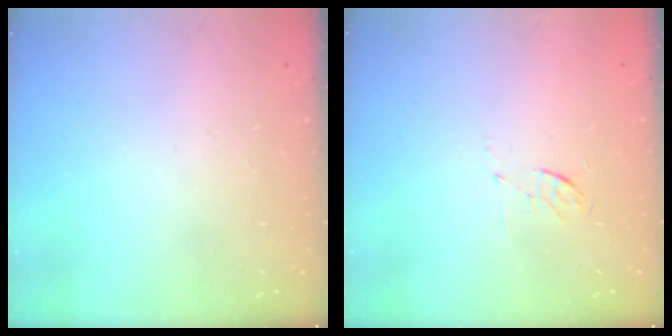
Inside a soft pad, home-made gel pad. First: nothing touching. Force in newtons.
{"total": 4.0, "press": 3.7, "slide": 1.3}